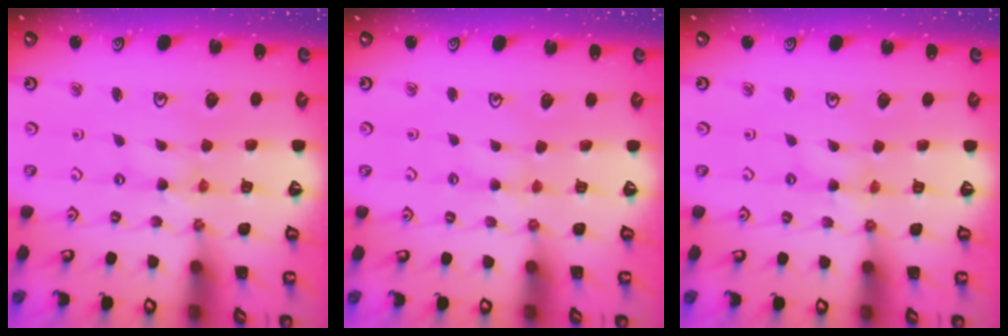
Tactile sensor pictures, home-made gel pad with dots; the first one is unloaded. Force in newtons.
{"total": 1.9, "press": 1.8, "slide": 0.4}
{"total": 0.9, "press": 0.9, "slide": 0.3}